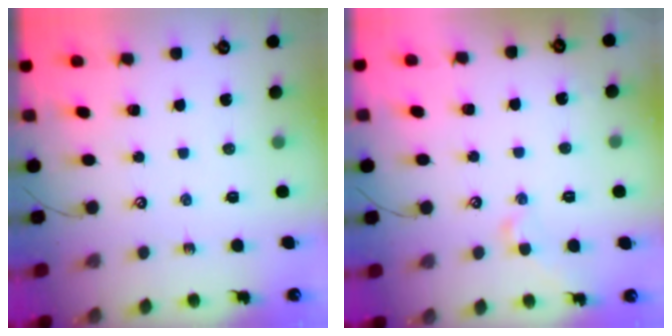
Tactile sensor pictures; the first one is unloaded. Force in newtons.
{"total": 1.9, "press": 1.9, "slide": 0.5}